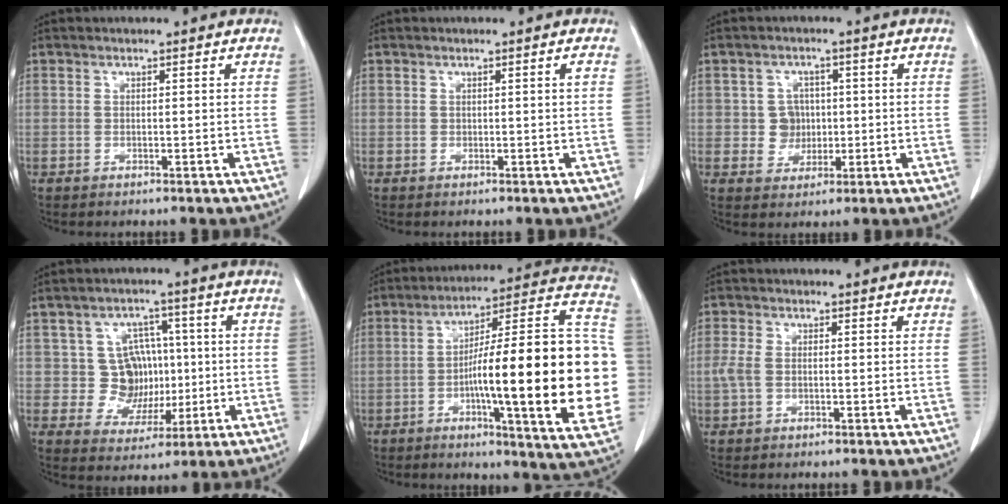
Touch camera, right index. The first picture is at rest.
{"total": 0.6, "force": [0.1, -0.1, 0.5], "torque": [-0.008, 0.000, 0.003]}
{"total": 4.0, "force": [0.1, 3.9, 0.9], "torque": [-0.007, 0.010, 0.007]}
{"total": 7.7, "force": [0.6, 7.2, 2.7], "torque": [-0.032, 0.025, 0.021]}
{"total": 29.4, "force": [-3.3, 2.9, 29.1], "torque": [-0.331, 0.022, -0.058]}
{"total": 2.4, "force": [-0.3, 1.4, 1.9], "torque": [-0.058, 0.006, -0.008]}